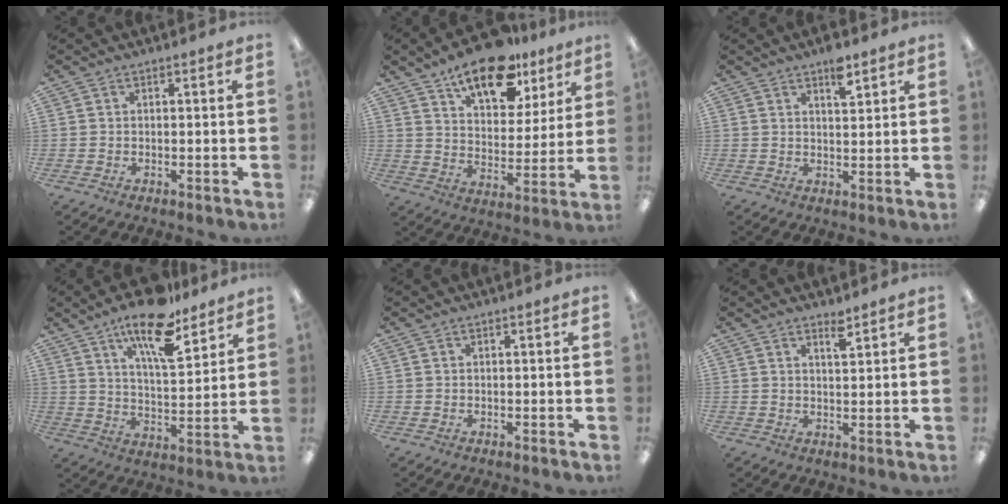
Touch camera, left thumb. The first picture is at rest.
{"total": 16.5, "force": [12.0, 7.5, 8.5], "torque": [-0.131, -0.064, 0.207]}
{"total": 5.4, "force": [3.9, 1.8, 3.4], "torque": [-0.043, -0.020, 0.062]}
{"total": 16.1, "force": [11.4, 5.3, 10.0], "torque": [-0.165, -0.056, 0.189]}
{"total": 0.0}
{"total": 2.5, "force": [2.1, 0.4, 1.4], "torque": [-0.024, -0.005, 0.036]}